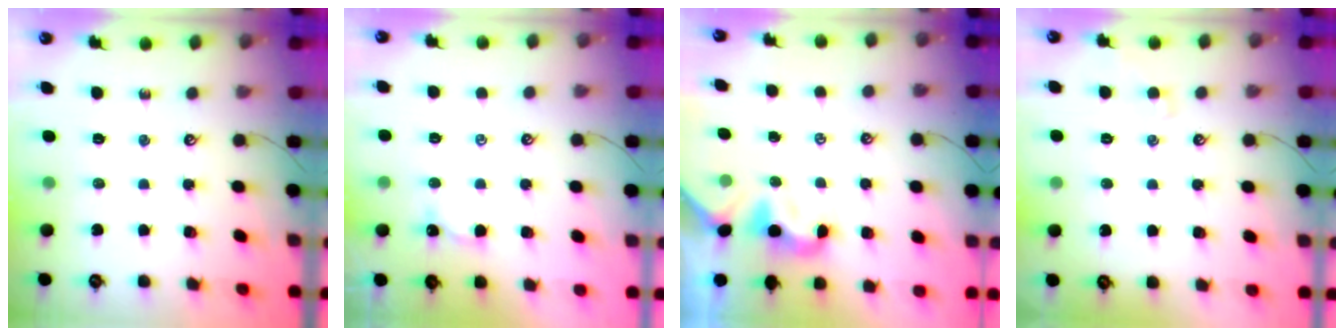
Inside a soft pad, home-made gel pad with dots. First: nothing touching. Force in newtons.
{"total": 2.1, "press": 2.1, "slide": 0.2}
{"total": 1.8, "press": 1.8, "slide": 0.5}
{"total": 0.7, "press": 0.6, "slide": 0.4}